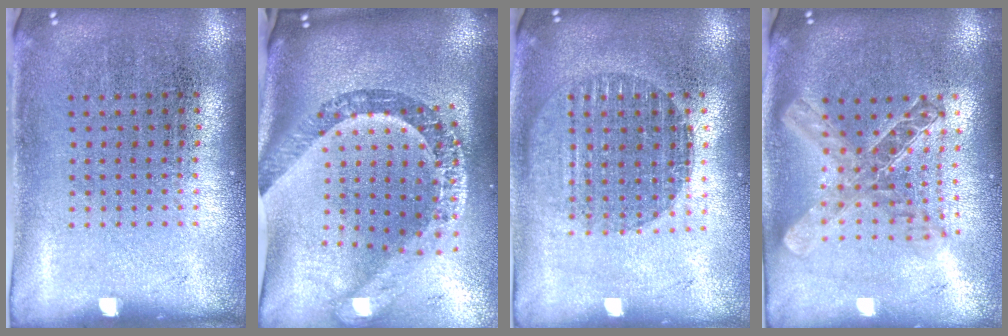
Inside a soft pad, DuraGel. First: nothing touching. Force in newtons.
{"total": 3.5, "press": 2.5, "slide": 2.5}
{"total": 1.5, "press": 1.3, "slide": 0.7}
{"total": 2.0, "press": 1.7, "slide": 1.1}